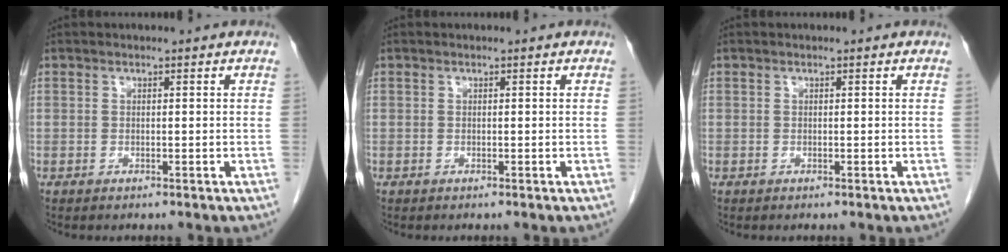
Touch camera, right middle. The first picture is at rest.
{"total": 0.0}
{"total": 0.0}